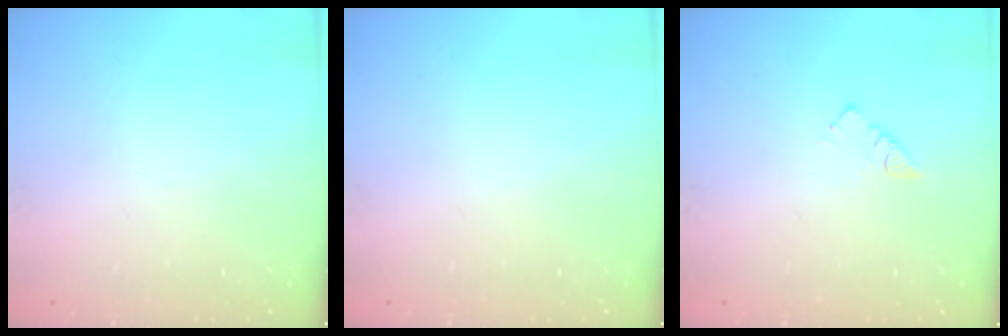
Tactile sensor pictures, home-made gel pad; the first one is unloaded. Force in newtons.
{"total": 2.1, "press": 2.0, "slide": 0.4}
{"total": 2.9, "press": 2.9, "slide": 0.5}